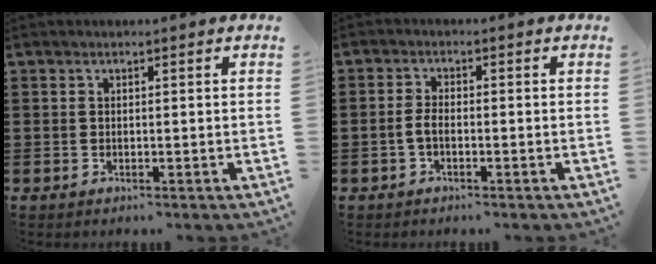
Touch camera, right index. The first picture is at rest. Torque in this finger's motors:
{"motor_torque": [0.09, 0.09, 0.05, 0.06]}